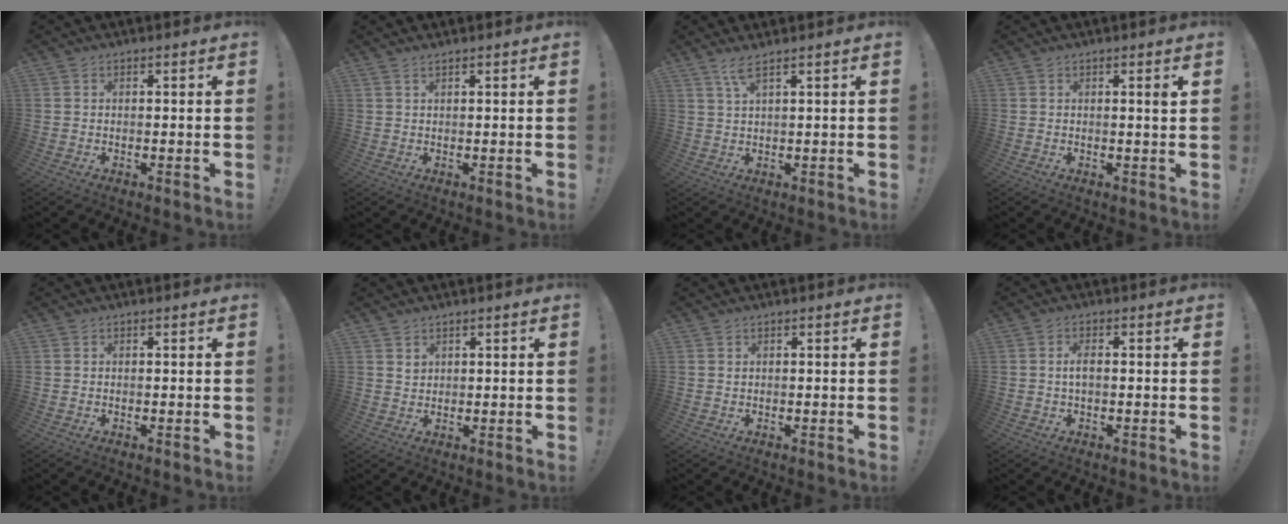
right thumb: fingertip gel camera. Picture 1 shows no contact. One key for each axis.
{"total": 1.1, "fx": 0.7, "fy": -0.1, "fz": 0.8, "tx": -0.024, "ty": 0.002, "tz": 0.015}
{"total": 3.4, "fx": 2.3, "fy": 0.0, "fz": 2.6, "tx": -0.062, "ty": -0.004, "tz": 0.040}
{"total": 1.3, "fx": 0.6, "fy": -0.3, "fz": 1.1, "tx": -0.012, "ty": -0.006, "tz": 0.007}
{"total": 0.0}
{"total": 2.7, "fx": 1.8, "fy": 2.0, "fz": 0.3, "tx": 0.006, "ty": -0.014, "tz": 0.031}
{"total": 0.0}
{"total": 2.8, "fx": -0.1, "fy": 1.1, "fz": 2.6, "tx": -0.049, "ty": 0.007, "tz": -0.002}